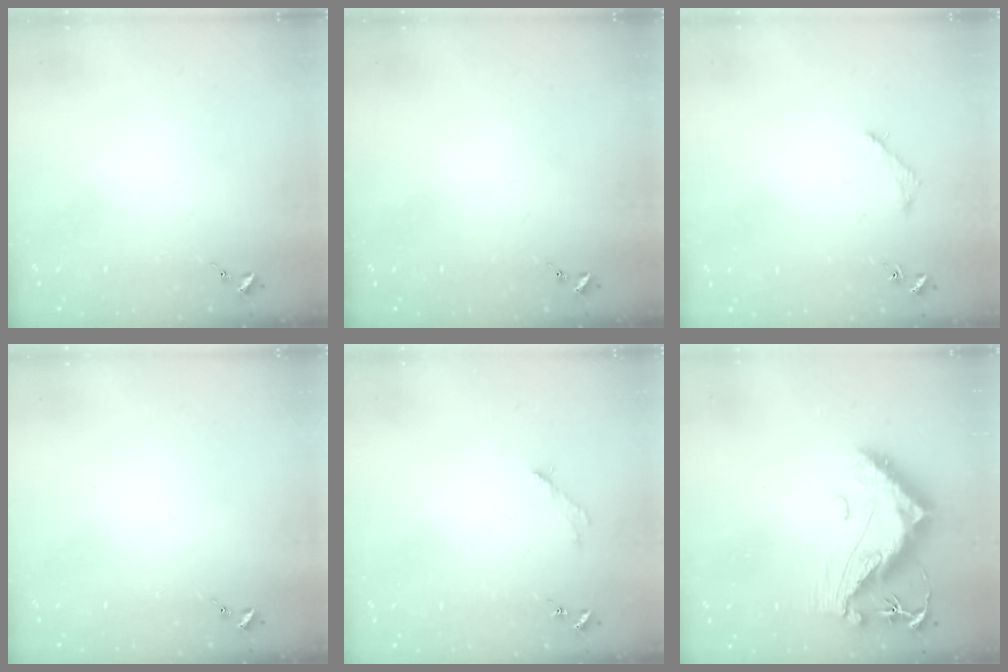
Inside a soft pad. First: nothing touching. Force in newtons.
{"total": 0.0}
{"total": 3.0, "press": 3.0, "slide": 0.4}
{"total": 0.0}
{"total": 2.8, "press": 2.8, "slide": 0.4}
{"total": 13.5, "press": 13.4, "slide": 1.3}